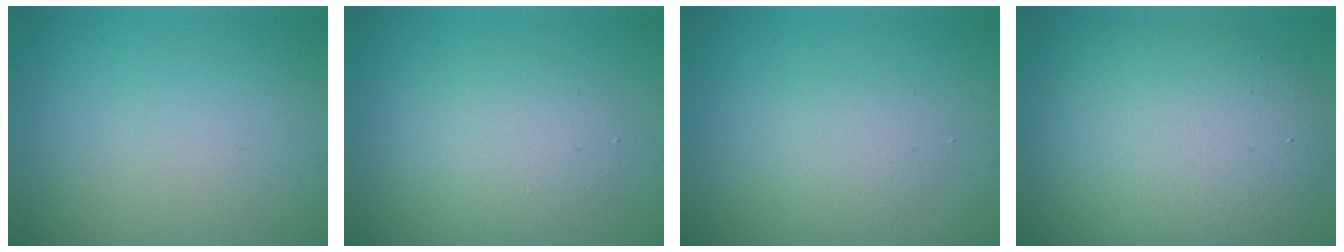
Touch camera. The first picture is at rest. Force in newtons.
{"total": 3.7, "press": 3.6, "slide": 0.3}
{"total": 2.0, "press": 2.0, "slide": 0.1}
{"total": 10.5, "press": 10.5, "slide": 0.5}